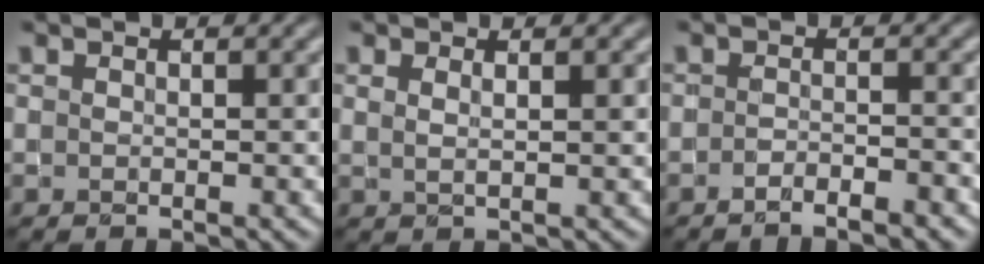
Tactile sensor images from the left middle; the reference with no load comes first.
{"total": 1.4, "force": [0.6, 0.4, 1.2], "torque": [-0.017, 0.000, 0.009]}
{"total": 2.2, "force": [-1.7, 0.3, 1.2], "torque": [-0.018, 0.003, -0.032]}